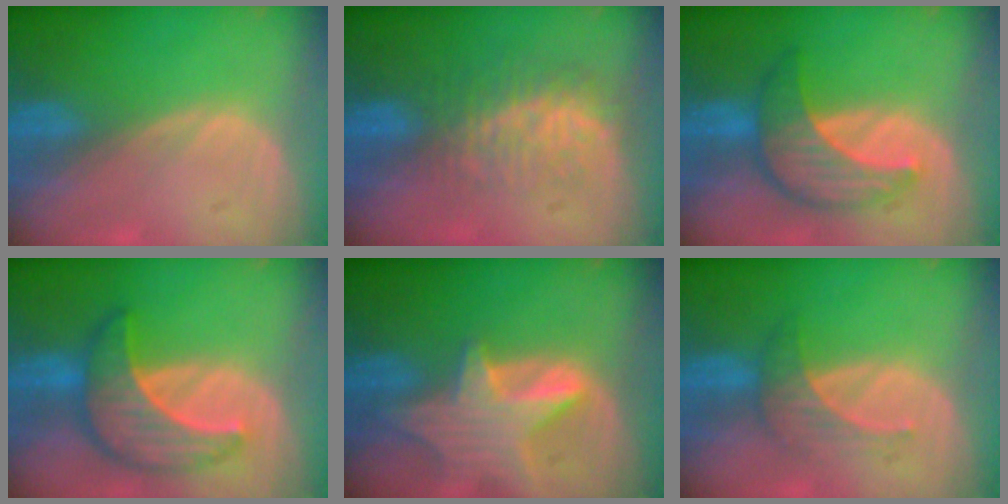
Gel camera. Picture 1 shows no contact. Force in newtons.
{"total": 8.1, "press": 7.2, "slide": 3.7}
{"total": 7.8, "press": 7.6, "slide": 1.8}
{"total": 8.9, "press": 8.9, "slide": 0.8}
{"total": 7.9, "press": 7.2, "slide": 3.2}
{"total": 4.0, "press": 4.0, "slide": 0.5}